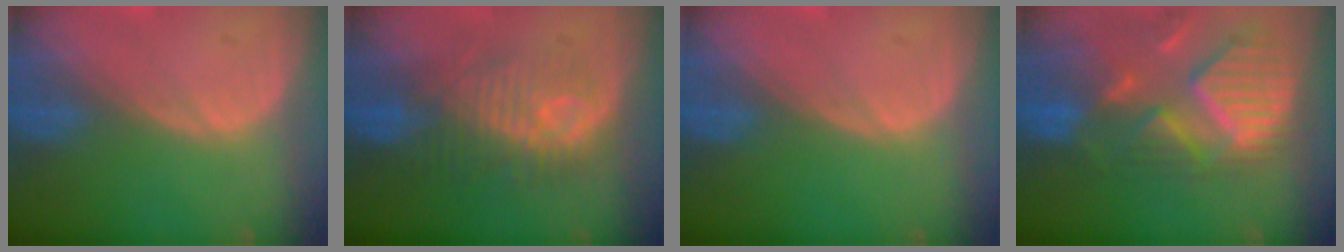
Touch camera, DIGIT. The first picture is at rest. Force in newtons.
{"total": 9.1, "press": 8.9, "slide": 2.0}
{"total": 0.0}
{"total": 12.2, "press": 10.5, "slide": 6.2}